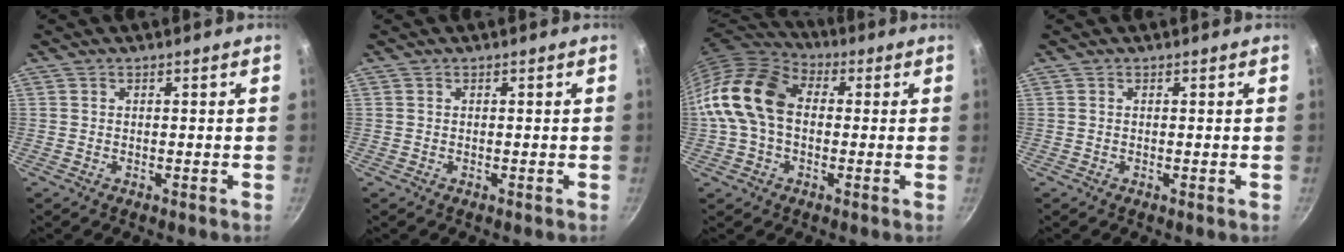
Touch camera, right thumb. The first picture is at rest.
{"total": 0.0}
{"total": 15.7, "force": [0.3, 11.1, 11.2], "torque": [-0.194, 0.034, -0.013]}
{"total": 0.0}